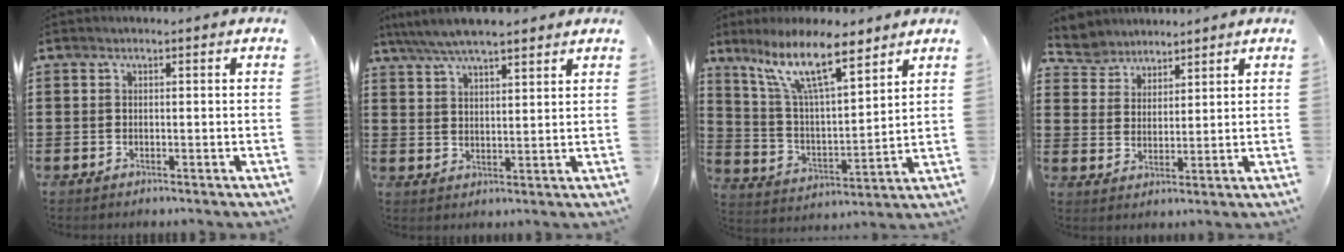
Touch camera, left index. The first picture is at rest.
{"total": 5.6, "force": [4.8, 1.0, 2.6], "torque": [-0.064, -0.009, 0.087]}
{"total": 12.4, "force": [9.0, 2.8, 8.1], "torque": [-0.180, -0.026, 0.161]}
{"total": 4.6, "force": [4.2, 1.7, -0.4], "torque": [-0.014, -0.010, 0.079]}